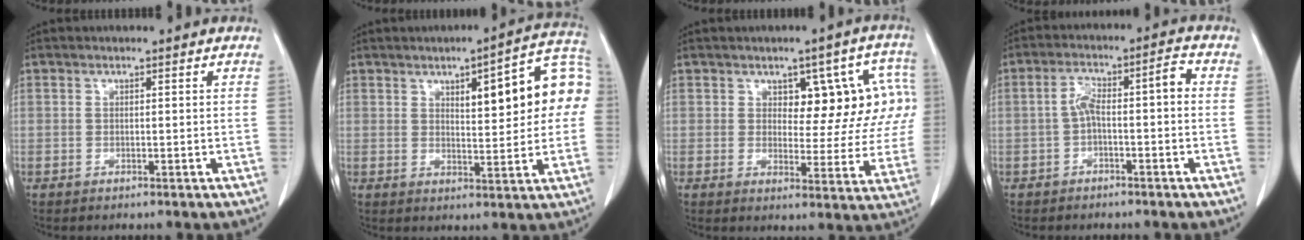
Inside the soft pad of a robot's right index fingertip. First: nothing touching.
{"total": 13.4, "force": [2.9, 3.5, 12.6], "torque": [-0.161, 0.034, 0.037]}
{"total": 10.4, "force": [2.9, 5.5, 8.3], "torque": [-0.075, 0.030, 0.038]}
{"total": 5.8, "force": [-0.7, 1.5, 5.6], "torque": [-0.100, 0.035, -0.012]}